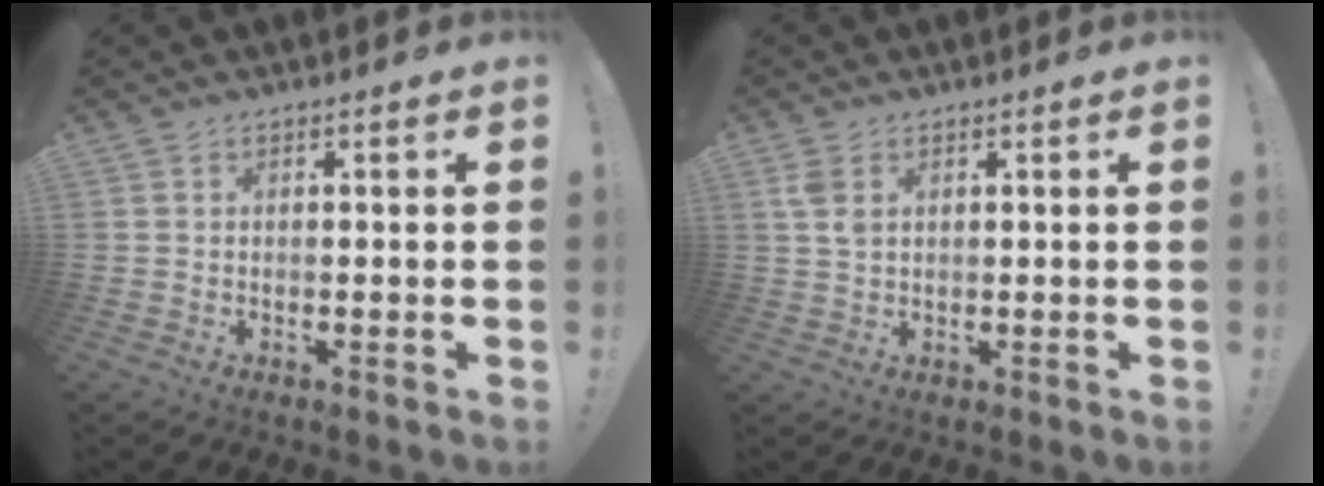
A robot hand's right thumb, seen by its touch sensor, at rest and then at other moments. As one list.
[{"total": 3.9, "force": [1.9, 2.3, 2.6], "torque": [-0.038, -0.004, 0.033]}]